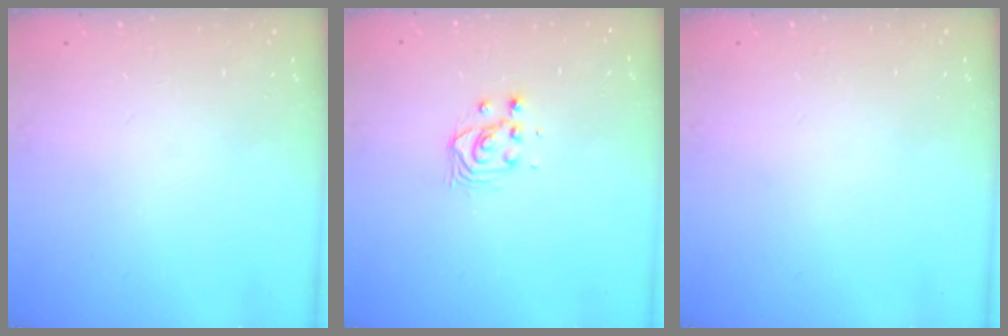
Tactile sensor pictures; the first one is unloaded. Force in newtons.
{"total": 3.8, "press": 3.8, "slide": 0.2}
{"total": 0.0}